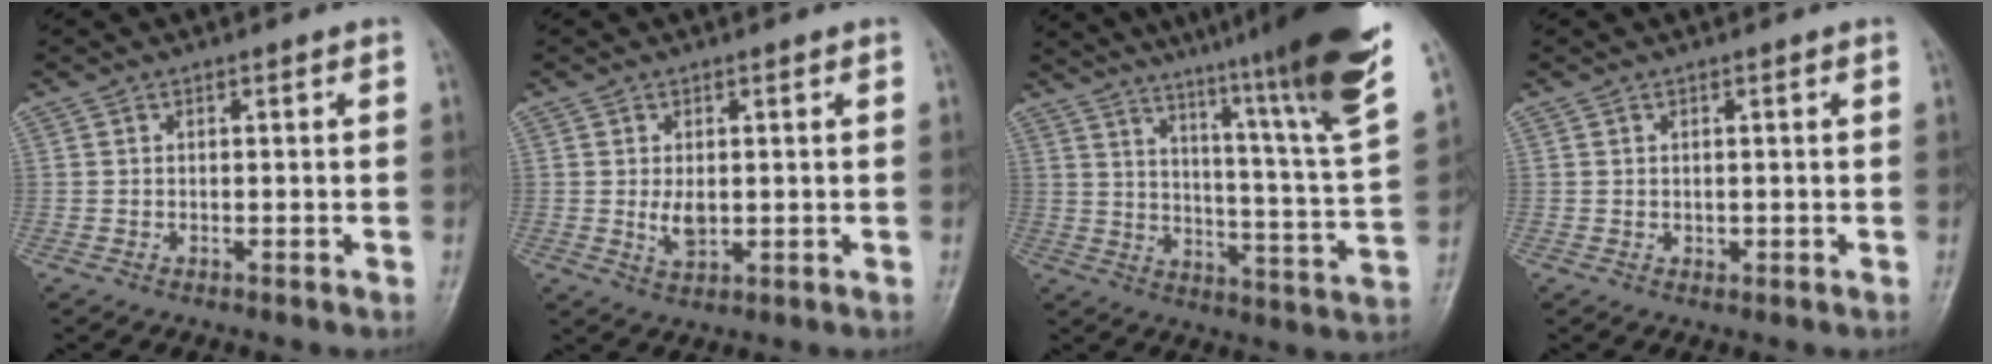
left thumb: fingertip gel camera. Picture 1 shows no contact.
{"total": 3.5, "force": [0.2, 2.1, 2.8], "torque": [-0.043, -0.009, 0.012]}
{"total": 26.4, "force": [19.3, 0.4, 18.0], "torque": [-0.251, -0.114, 0.272]}
{"total": 0.8, "force": [0.2, 0.7, 0.4], "torque": [-0.004, -0.001, 0.005]}